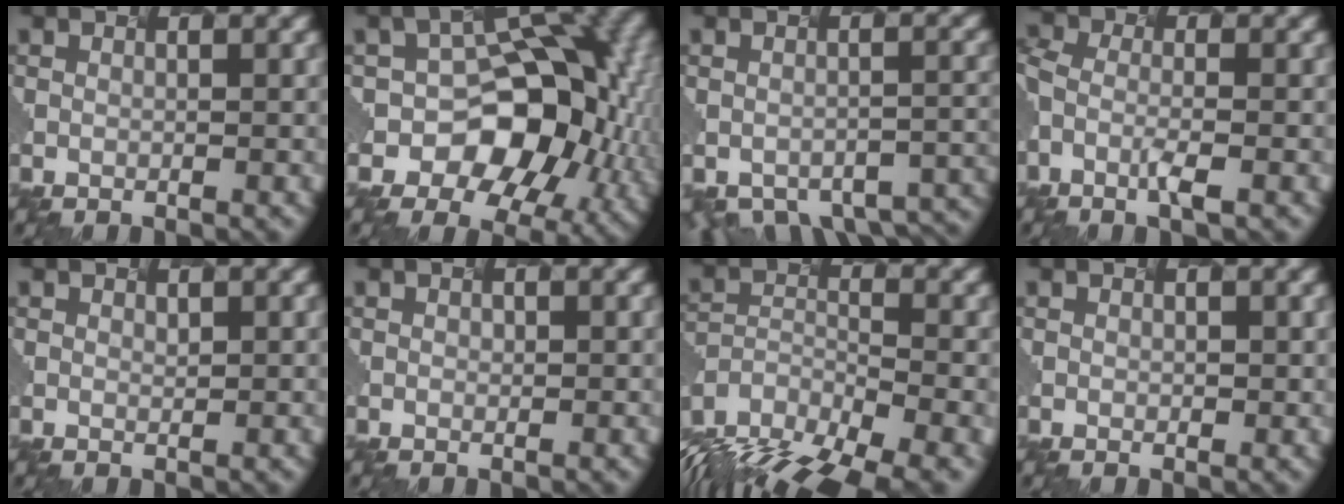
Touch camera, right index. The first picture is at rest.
{"total": 12.2, "force": [-2.8, 8.1, 8.7], "torque": [-0.101, 0.005, -0.045]}
{"total": 8.6, "force": [-7.2, 3.7, 2.8], "torque": [-0.026, -0.008, -0.053]}
{"total": 2.7, "force": [-2.0, 0.7, 1.8], "torque": [-0.054, -0.007, -0.038]}
{"total": 0.5, "force": [0.3, -0.3, -0.2], "torque": [-0.005, 0.002, 0.011]}
{"total": 0.0}
{"total": 11.7, "force": [-10.5, 3.2, 3.8], "torque": [-0.093, -0.016, -0.157]}
{"total": 0.0}